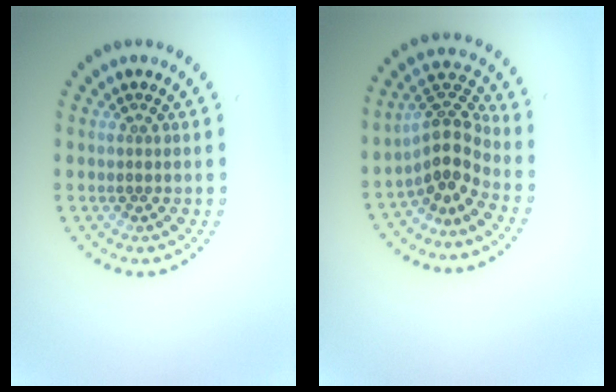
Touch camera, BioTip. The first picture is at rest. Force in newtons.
{"total": 3.7, "press": 2.7, "slide": 2.5}